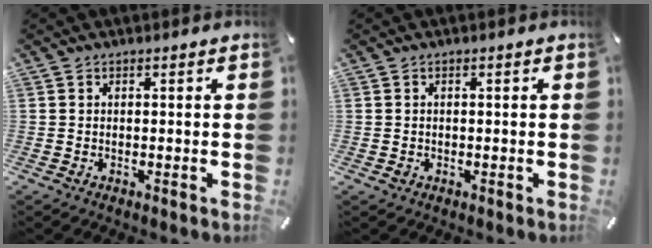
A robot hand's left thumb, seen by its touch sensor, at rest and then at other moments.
{"total": 1.0, "force": [-0.2, 0.8, 0.5], "torque": [-0.010, 0.003, -0.006]}